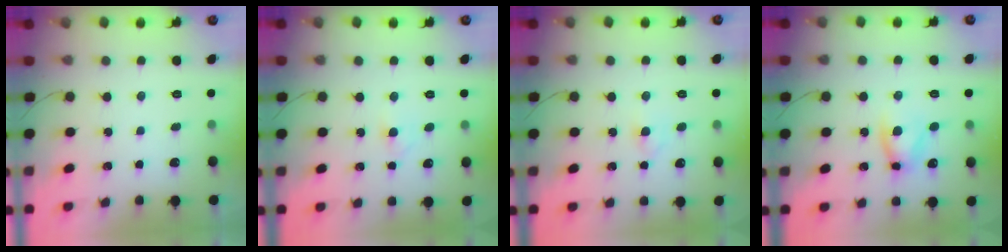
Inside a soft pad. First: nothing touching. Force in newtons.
{"total": 2.5, "press": 2.3, "slide": 0.9}
{"total": 2.8, "press": 2.7, "slide": 1.0}
{"total": 7.3, "press": 7.2, "slide": 1.1}